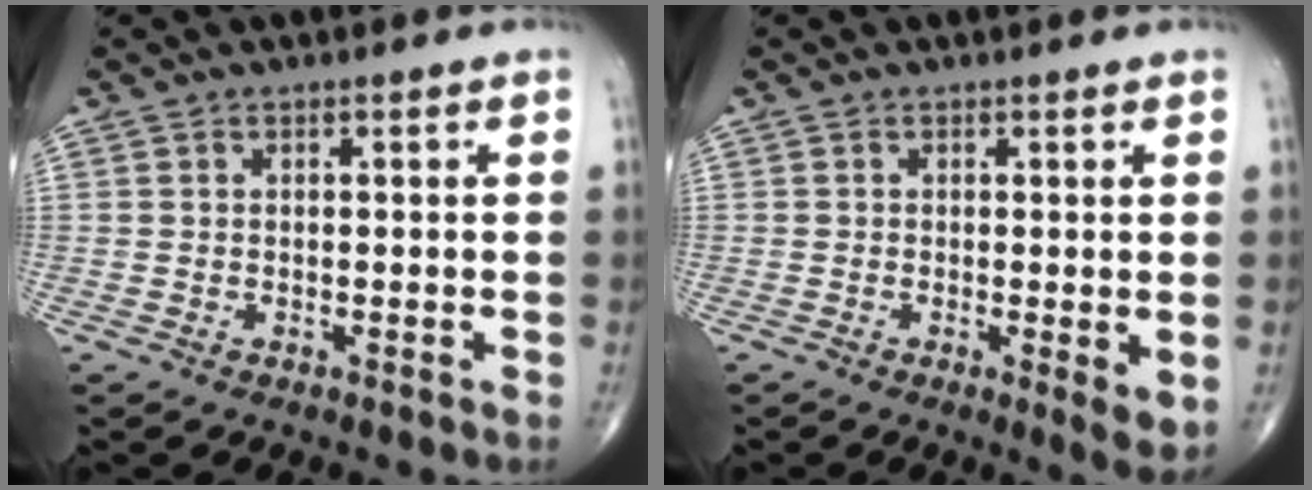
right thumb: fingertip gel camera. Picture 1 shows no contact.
{"total": 3.8, "force": [-0.3, 1.1, 3.6], "torque": [-0.057, -0.014, -0.008]}